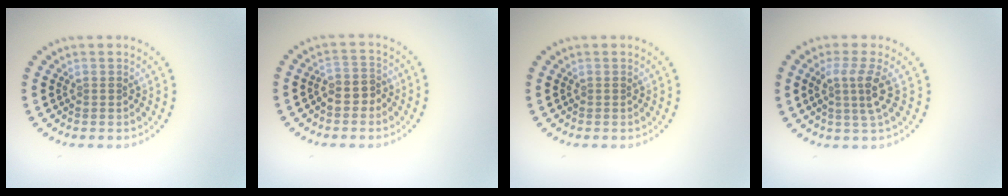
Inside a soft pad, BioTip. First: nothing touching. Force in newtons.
{"total": 2.2, "press": 2.0, "slide": 0.9}
{"total": 0.0}
{"total": 2.9, "press": 2.1, "slide": 2.0}